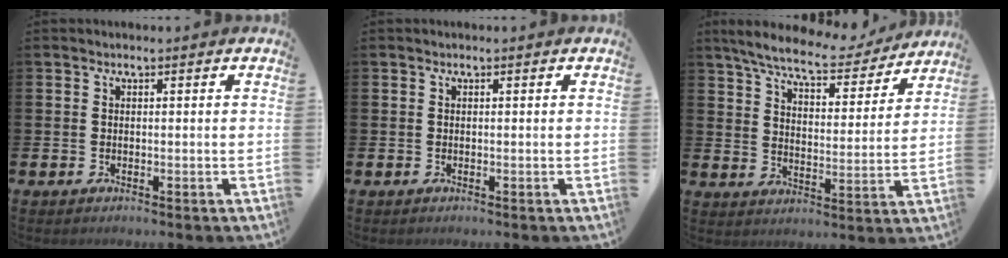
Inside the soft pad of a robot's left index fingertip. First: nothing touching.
{"total": 0.0}
{"total": 8.2, "force": [7.5, 1.5, 3.0], "torque": [-0.083, -0.042, 0.128]}